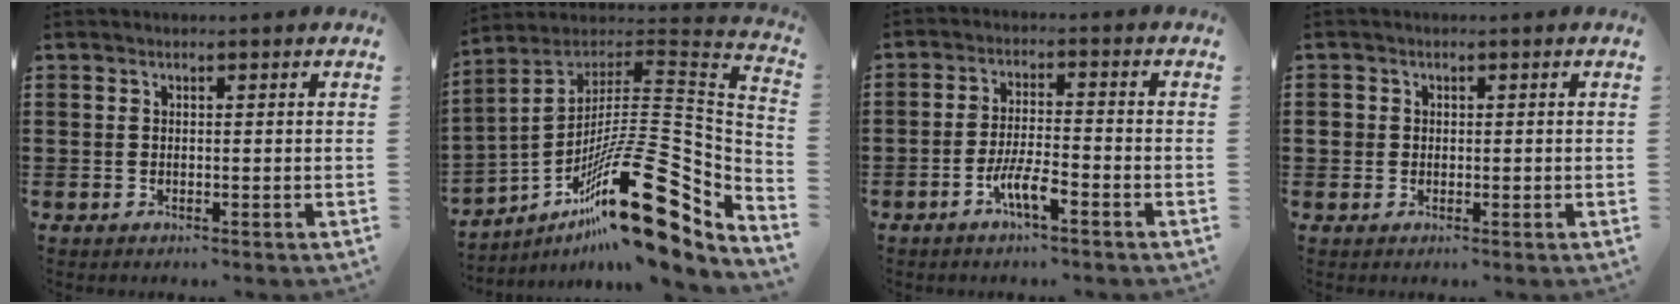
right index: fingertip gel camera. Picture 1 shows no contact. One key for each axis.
{"total": 24.3, "fx": -11.8, "fy": 6.5, "fz": 20.2, "tx": -0.331, "ty": 0.028, "tz": -0.200}
{"total": 5.3, "fx": -3.0, "fy": 1.0, "fz": 4.2, "tx": -0.098, "ty": -0.003, "tz": -0.062}
{"total": 1.5, "fx": 0.1, "fy": 1.5, "fz": 0.5, "tx": -0.014, "ty": 0.008, "tz": 0.000}